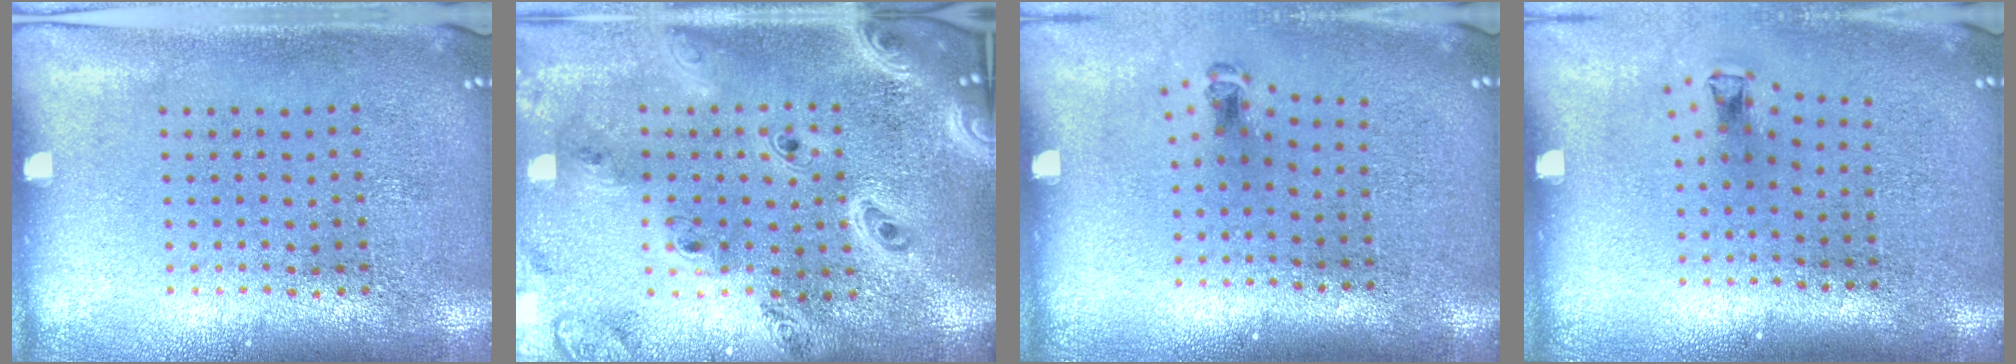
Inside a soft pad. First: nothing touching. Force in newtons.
{"total": 2.8, "press": 2.4, "slide": 1.4}
{"total": 0.6, "press": 0.3, "slide": 0.5}
{"total": 0.7, "press": 0.4, "slide": 0.6}